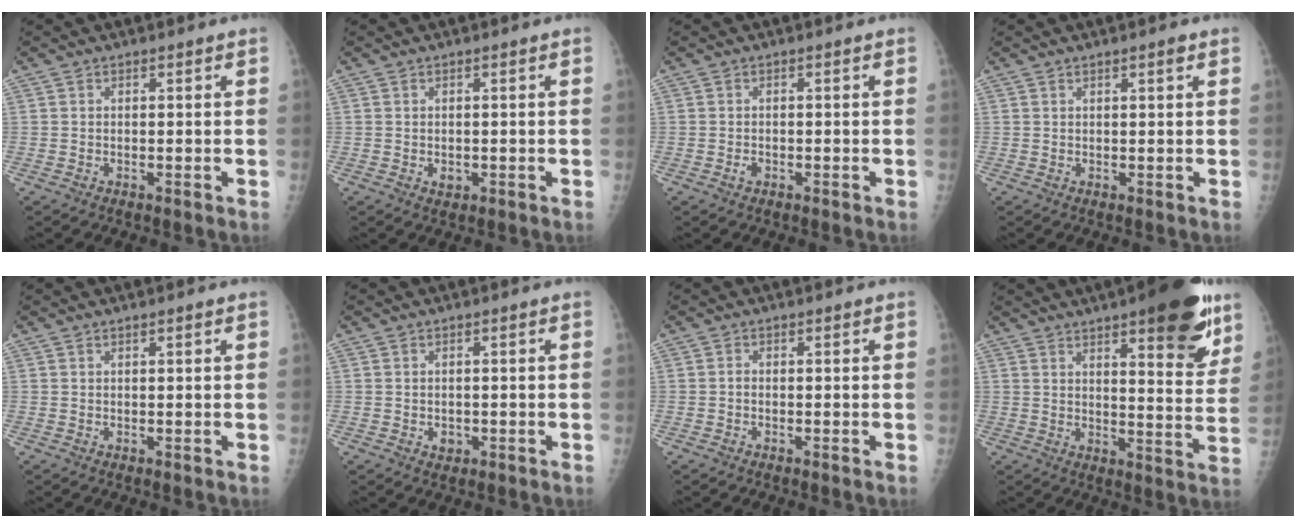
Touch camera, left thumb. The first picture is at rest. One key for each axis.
{"total": 1.3, "fx": -0.2, "fy": 1.0, "fz": 0.8, "tx": -0.008, "ty": 0.000, "tz": 0.001}
{"total": 0.9, "fx": -0.4, "fy": 0.7, "fz": 0.5, "tx": -0.008, "ty": 0.003, "tz": -0.007}
{"total": 1.4, "fx": 0.9, "fy": 0.2, "fz": 1.1, "tx": -0.016, "ty": -0.003, "tz": 0.013}
{"total": 0.7, "fx": 0.5, "fy": 0.1, "fz": 0.5, "tx": -0.007, "ty": -0.001, "tz": 0.008}
{"total": 1.5, "fx": -0.3, "fy": 1.3, "fz": 0.8, "tx": -0.005, "ty": 0.002, "tz": -0.001}
{"total": 0.6, "fx": -0.1, "fy": 0.5, "fz": 0.4, "tx": -0.001, "ty": 0.002, "tz": -0.007}
{"total": 18.0, "fx": 10.7, "fy": 5.2, "fz": 13.6, "tx": -0.146, "ty": -0.052, "tz": 0.144}